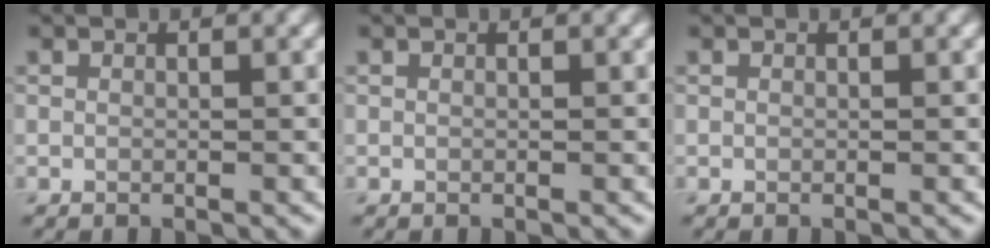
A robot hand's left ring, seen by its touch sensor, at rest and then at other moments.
{"total": 0.0}
{"total": 0.0}